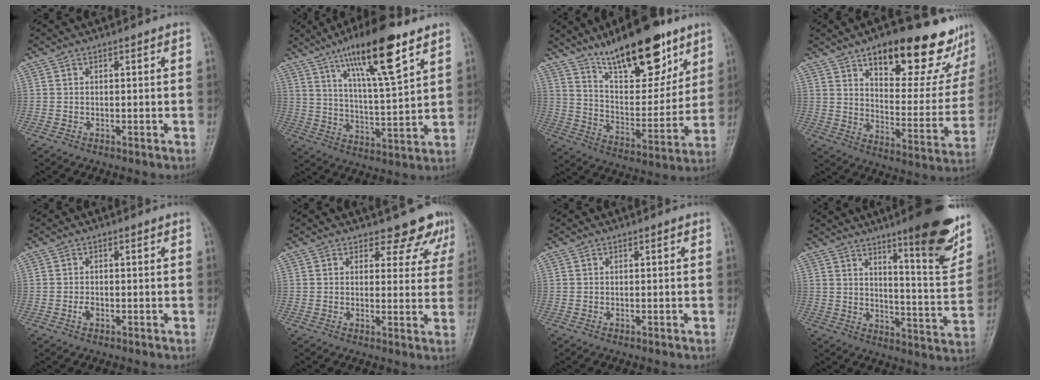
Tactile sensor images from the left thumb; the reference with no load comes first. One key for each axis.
{"total": 16.4, "fx": 9.7, "fy": 3.2, "fz": 12.9, "tx": -0.208, "ty": -0.043, "tz": 0.170}
{"total": 20.3, "fx": 13.7, "fy": 7.3, "fz": 13.0, "tx": -0.158, "ty": -0.072, "tz": 0.234}
{"total": 24.5, "fx": 15.7, "fy": 9.3, "fz": 16.3, "tx": -0.172, "ty": -0.067, "tz": 0.223}
{"total": 1.4, "fx": -0.5, "fy": 0.9, "fz": 1.0, "tx": -0.017, "ty": 0.001, "tz": -0.010}
{"total": 6.8, "fx": 5.6, "fy": 3.3, "fz": 2.0, "tx": 0.010, "ty": -0.036, "tz": 0.054}
{"total": 0.0}
{"total": 16.8, "fx": 10.7, "fy": 2.8, "fz": 12.7, "tx": -0.146, "ty": -0.068, "tz": 0.158}